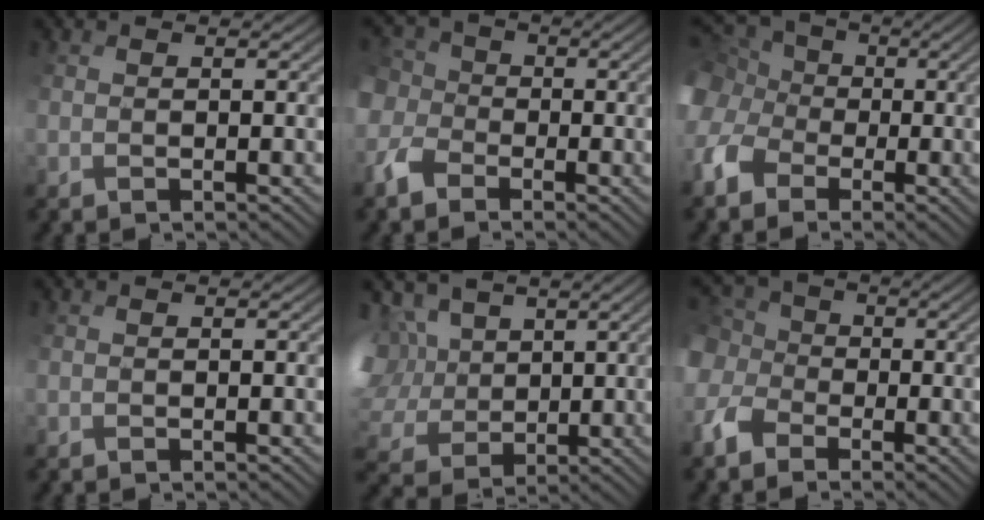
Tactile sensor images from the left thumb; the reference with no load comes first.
{"total": 4.7, "force": [-1.8, 3.8, 2.1], "torque": [-0.066, 0.005, -0.048]}
{"total": 10.9, "force": [-1.3, 9.2, 5.7], "torque": [-0.199, -0.009, -0.033]}
{"total": 0.0}
{"total": 9.9, "force": [4.7, 7.2, 4.8], "torque": [-0.152, 0.015, 0.094]}
{"total": 6.9, "force": [-2.1, 5.7, 3.4], "torque": [-0.105, -0.007, -0.045]}